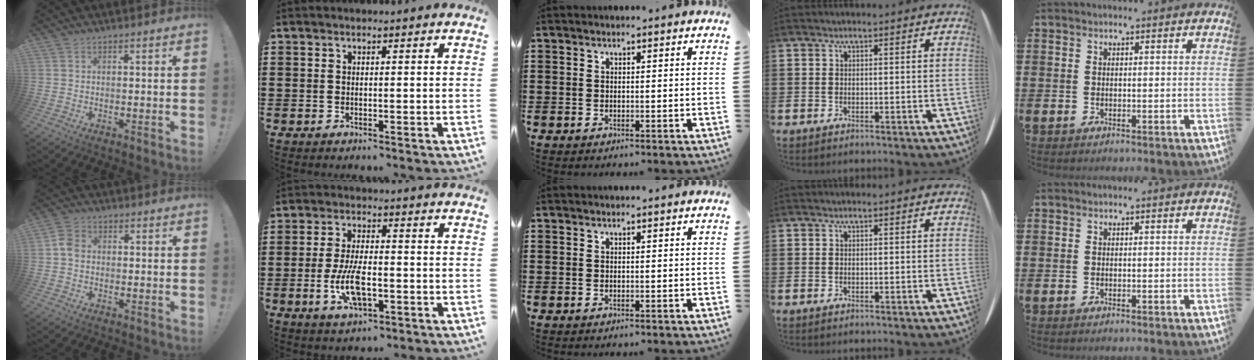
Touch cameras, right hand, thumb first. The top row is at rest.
{"thumb": {"total": 4.4, "force": [-0.4, 3.3, 2.8], "torque": [-0.063, 0.015, -0.003]}, "index": {"total": 8.0, "force": [-2.2, 3.1, 7.1], "torque": [-0.160, -0.012, -0.042]}}